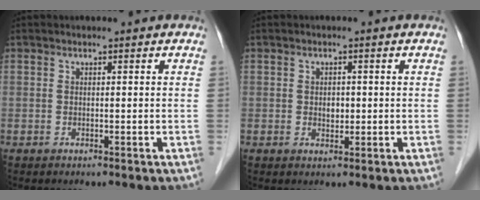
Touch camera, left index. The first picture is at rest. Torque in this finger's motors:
{"motor_torque": [0.09, 0.05, 0.01, 0.00]}